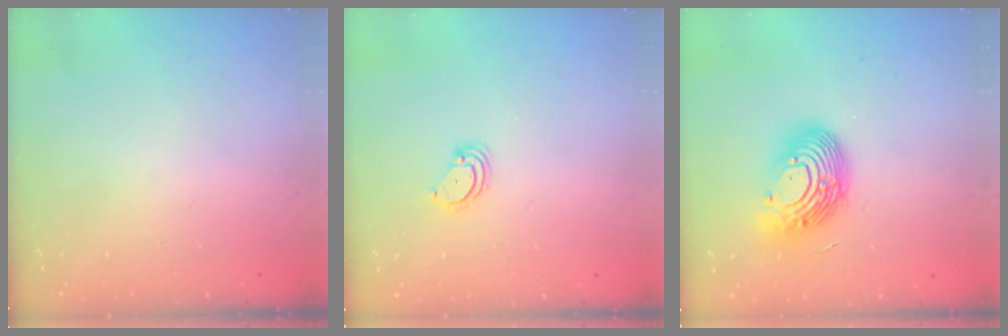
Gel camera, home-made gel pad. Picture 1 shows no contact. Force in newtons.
{"total": 3.4, "press": 3.3, "slide": 0.3}
{"total": 15.5, "press": 15.5, "slide": 1.4}